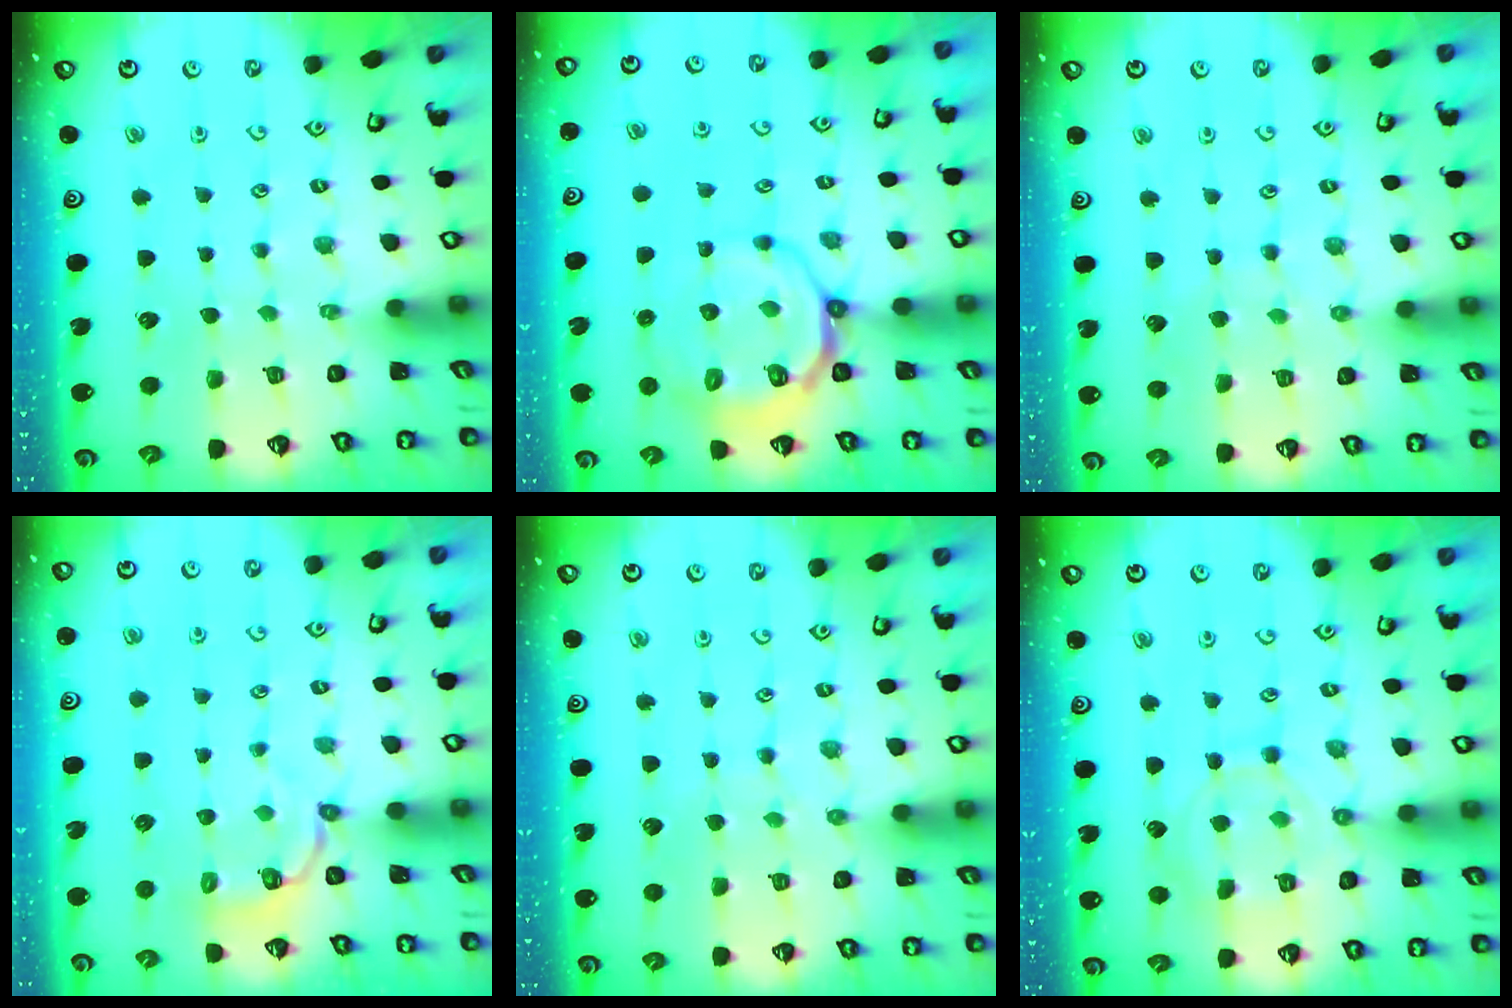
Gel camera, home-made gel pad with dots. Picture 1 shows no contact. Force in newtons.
{"total": 9.9, "press": 9.4, "slide": 2.9}
{"total": 4.4, "press": 4.4, "slide": 0.5}
{"total": 3.3, "press": 2.2, "slide": 2.5}
{"total": 5.2, "press": 5.2, "slide": 0.4}
{"total": 10.7, "press": 10.7, "slide": 0.9}